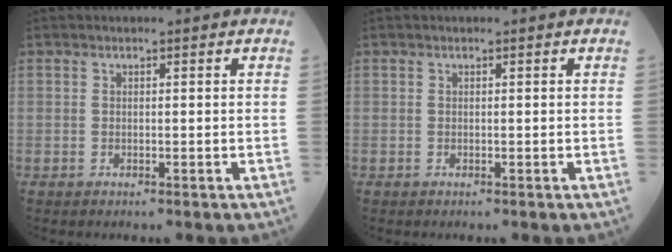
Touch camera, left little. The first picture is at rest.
{"total": 0.0}